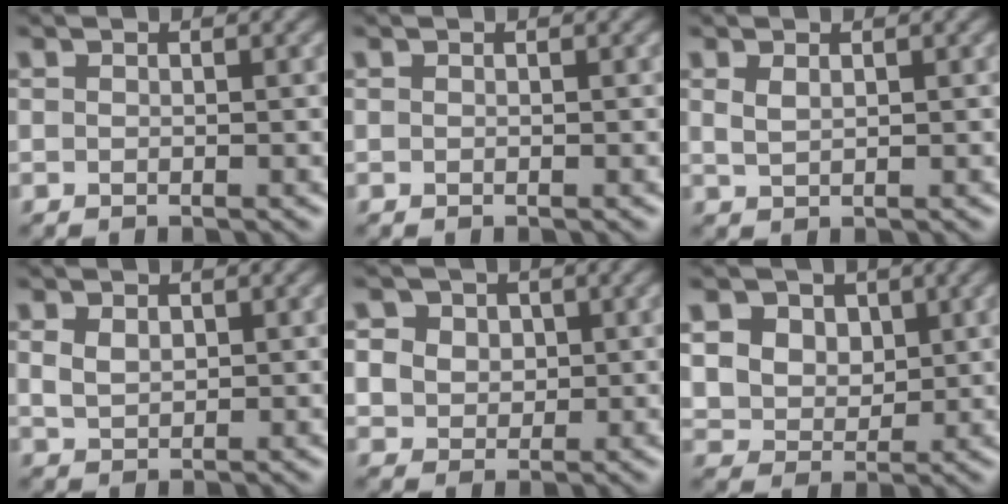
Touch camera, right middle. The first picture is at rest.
{"total": 0.0}
{"total": 0.9, "force": [0.5, 0.4, 0.6], "torque": [-0.020, 0.000, 0.016]}
{"total": 1.5, "force": [0.5, 1.1, 1.0], "torque": [-0.024, 0.001, 0.015]}
{"total": 6.7, "force": [2.6, 5.6, 2.7], "torque": [-0.059, 0.026, 0.029]}
{"total": 9.6, "force": [4.3, 7.5, 4.2], "torque": [-0.107, 0.023, 0.071]}